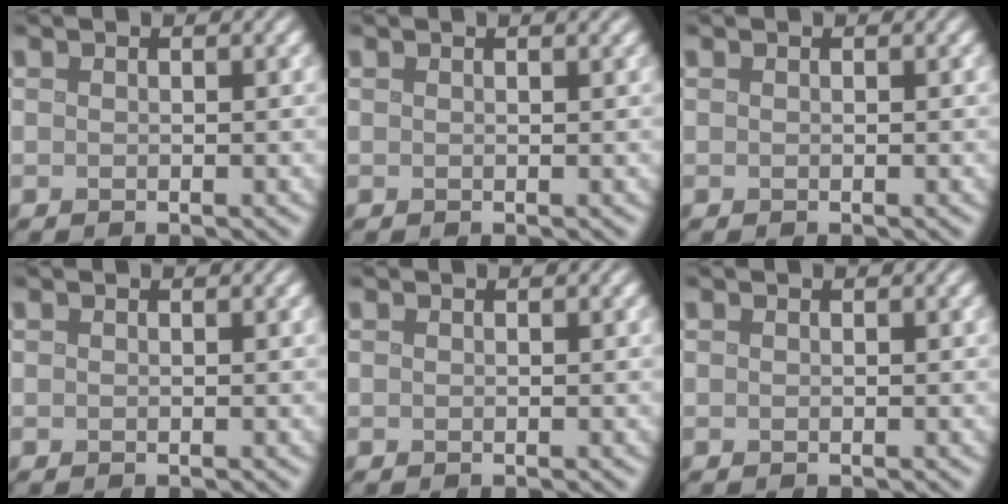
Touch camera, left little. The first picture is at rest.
{"total": 1.1, "force": [0.7, 0.4, 0.8], "torque": [-0.006, 0.004, 0.007]}
{"total": 0.0}
{"total": 0.0}
{"total": 0.0}
{"total": 0.0}